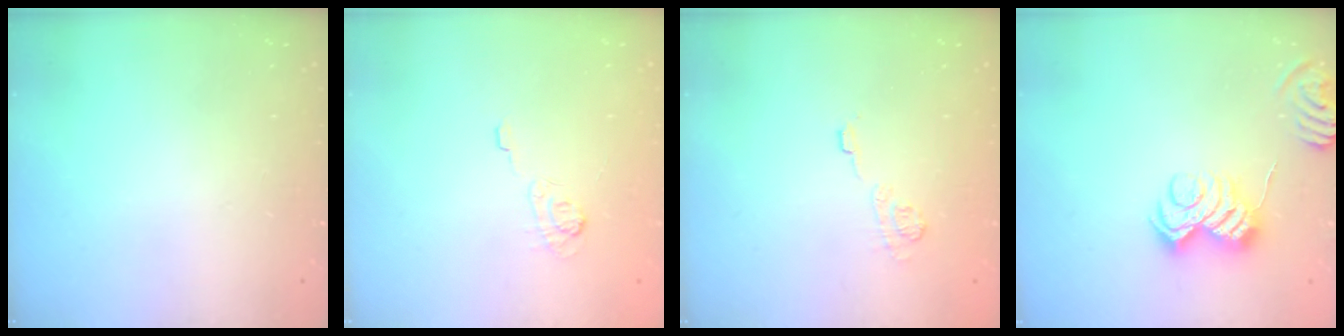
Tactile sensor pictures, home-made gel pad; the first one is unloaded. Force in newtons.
{"total": 3.3, "press": 2.9, "slide": 1.6}
{"total": 8.0, "press": 7.9, "slide": 1.0}
{"total": 9.6, "press": 9.6, "slide": 0.5}